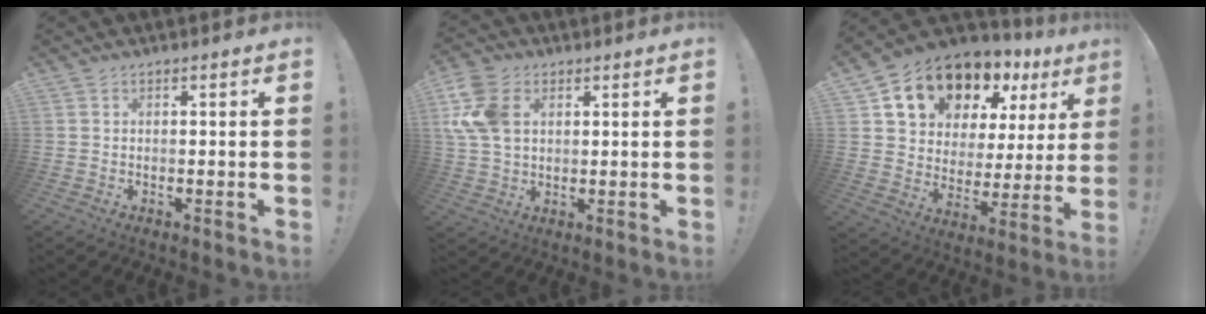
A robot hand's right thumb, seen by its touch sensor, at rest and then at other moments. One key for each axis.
{"total": 12.0, "fx": 3.3, "fy": 8.5, "fz": 7.9, "tx": -0.169, "ty": 0.001, "tz": 0.065}
{"total": 15.8, "fx": 11.2, "fy": 8.9, "fz": 6.6, "tx": -0.102, "ty": -0.083, "tz": 0.212}